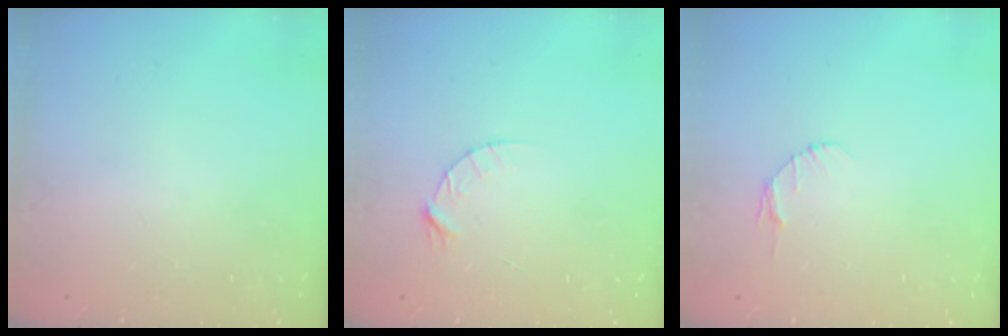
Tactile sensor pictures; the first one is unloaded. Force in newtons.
{"total": 4.4, "press": 4.4, "slide": 0.4}
{"total": 4.0, "press": 4.0, "slide": 0.6}